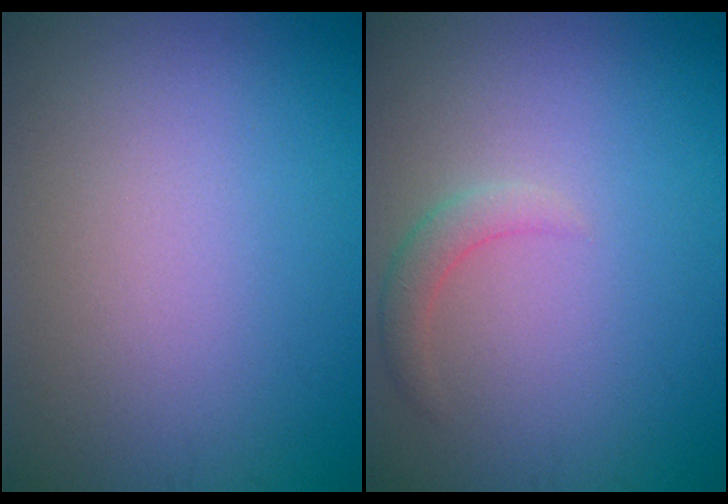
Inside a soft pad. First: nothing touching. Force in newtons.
{"total": 1.6, "press": 1.6, "slide": 0.1}